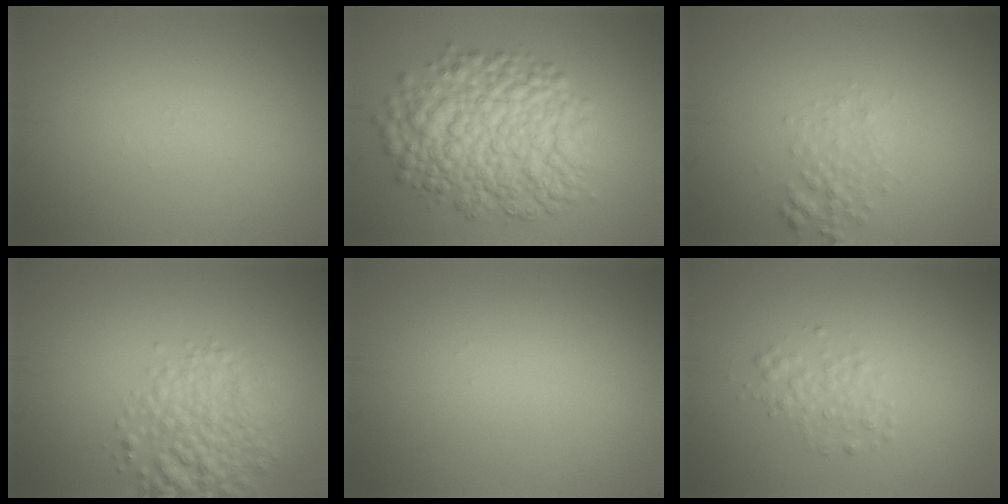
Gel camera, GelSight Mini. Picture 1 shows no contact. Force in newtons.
{"total": 8.9, "press": 8.9, "slide": 0.2}
{"total": 1.8, "press": 1.8, "slide": 0.1}
{"total": 4.6, "press": 4.6, "slide": 0.2}
{"total": 0.0}
{"total": 1.7, "press": 1.7, "slide": 0.0}